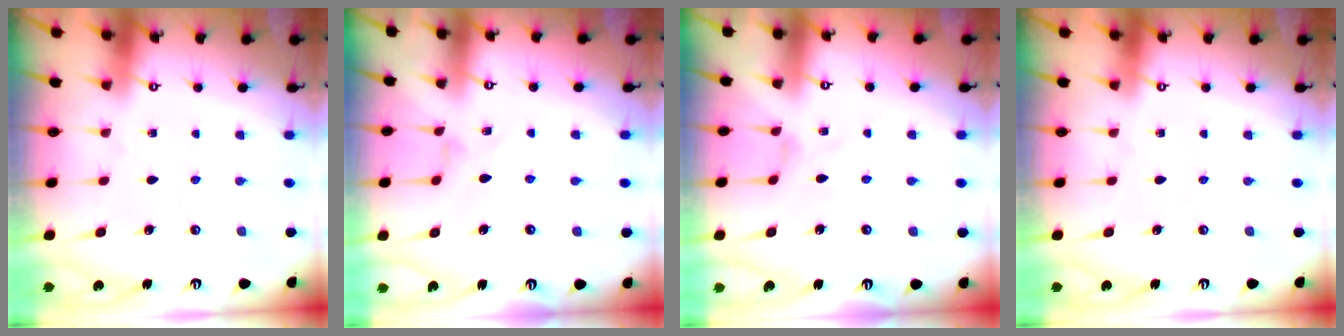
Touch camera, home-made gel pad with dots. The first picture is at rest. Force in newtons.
{"total": 2.9, "press": 2.9, "slide": 0.4}
{"total": 0.9, "press": 0.8, "slide": 0.4}
{"total": 0.0}